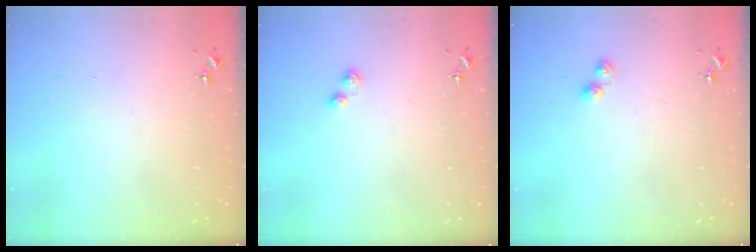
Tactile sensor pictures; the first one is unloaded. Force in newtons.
{"total": 2.9, "press": 2.8, "slide": 0.7}
{"total": 5.0, "press": 4.9, "slide": 0.7}